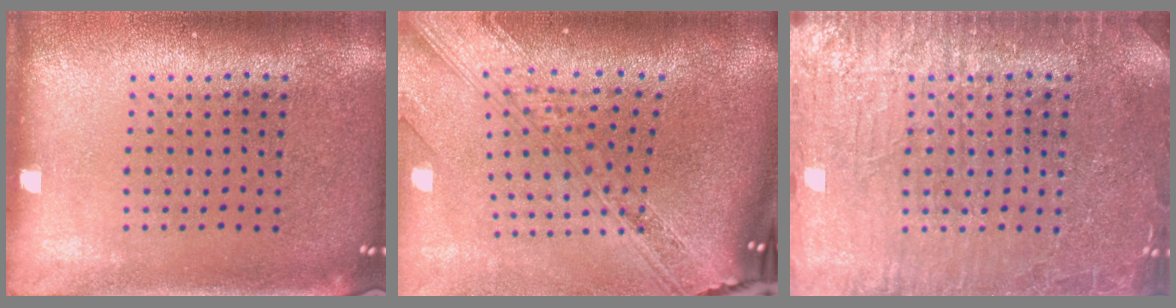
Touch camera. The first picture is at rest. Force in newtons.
{"total": 4.1, "press": 2.9, "slide": 2.9}
{"total": 4.1, "press": 4.1, "slide": 0.6}